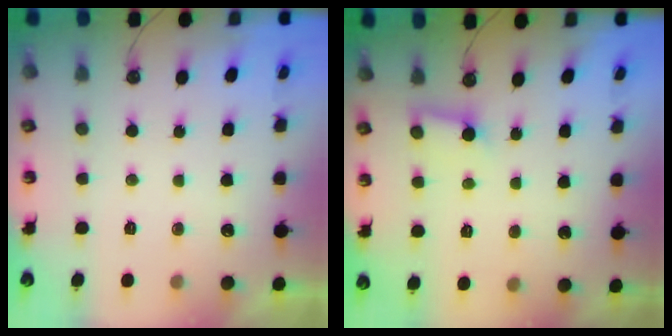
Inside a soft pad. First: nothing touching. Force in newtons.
{"total": 3.0, "press": 3.0, "slide": 0.4}